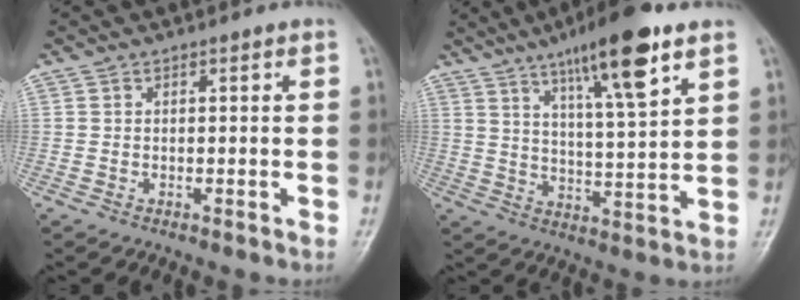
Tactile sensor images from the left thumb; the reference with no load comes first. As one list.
[{"total": 15.1, "force": [8.8, 2.7, 12.0], "torque": [-0.186, -0.036, 0.142]}]